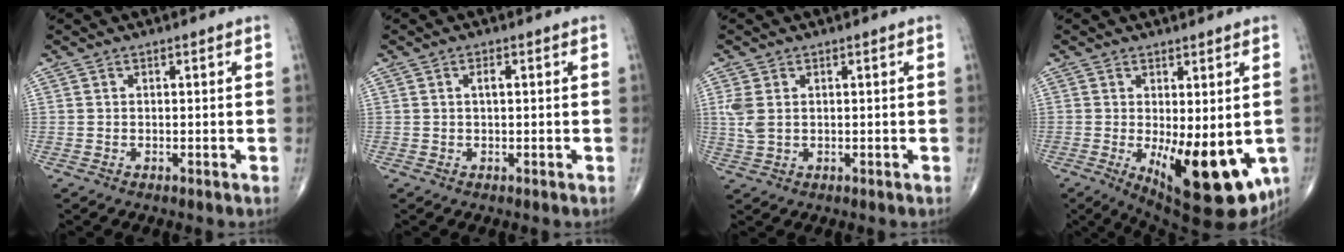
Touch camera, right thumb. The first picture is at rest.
{"total": 1.3, "force": [0.2, 0.5, 1.2], "torque": [-0.020, 0.003, 0.002]}
{"total": 3.7, "force": [0.8, 2.3, 2.8], "torque": [-0.077, 0.004, 0.021]}
{"total": 16.8, "force": [-4.0, 6.5, 15.0], "torque": [-0.182, -0.029, -0.037]}